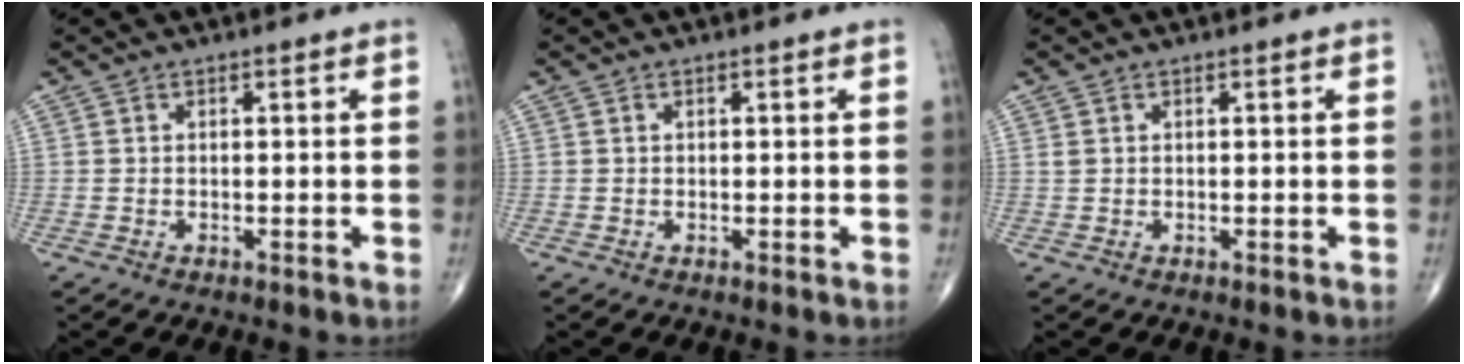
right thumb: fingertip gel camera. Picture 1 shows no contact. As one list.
[{"total": 0.0}, {"total": 0.6, "force": [0.2, 0.4, 0.3], "torque": [-0.007, 0.005, 0.007]}]